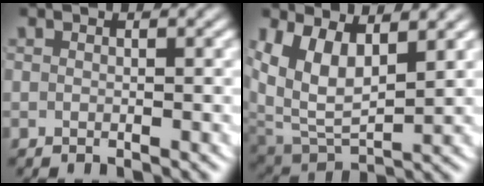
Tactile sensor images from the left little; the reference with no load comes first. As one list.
[{"total": 9.6, "force": [1.6, 7.4, 5.8], "torque": [-0.149, -0.025, 0.032]}]